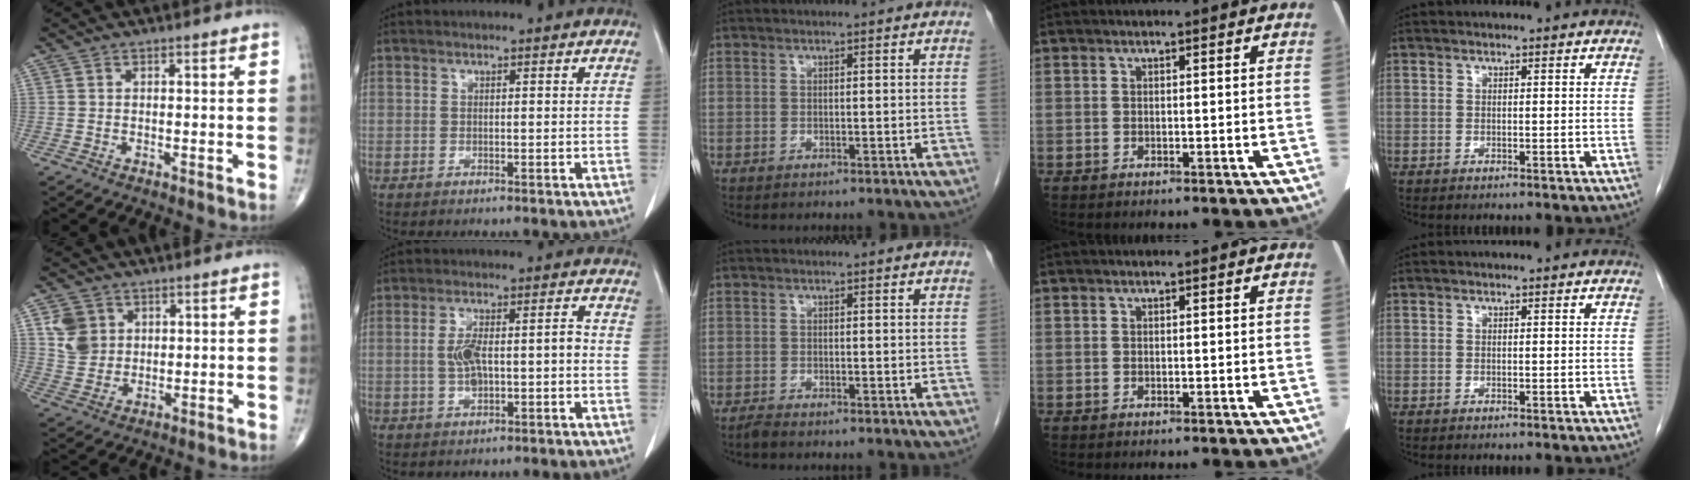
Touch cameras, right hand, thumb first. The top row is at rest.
{"thumb": {"total": 6.6, "force": [2.4, 5.5, 2.6], "torque": [-0.032, -0.009, 0.052]}, "index": {"total": 6.1, "force": [-0.8, 2.0, 5.7], "torque": [-0.114, 0.021, -0.010]}, "middle": {"total": 1.0, "force": [-0.9, 0.0, 0.4], "torque": [-0.016, -0.003, -0.019]}}